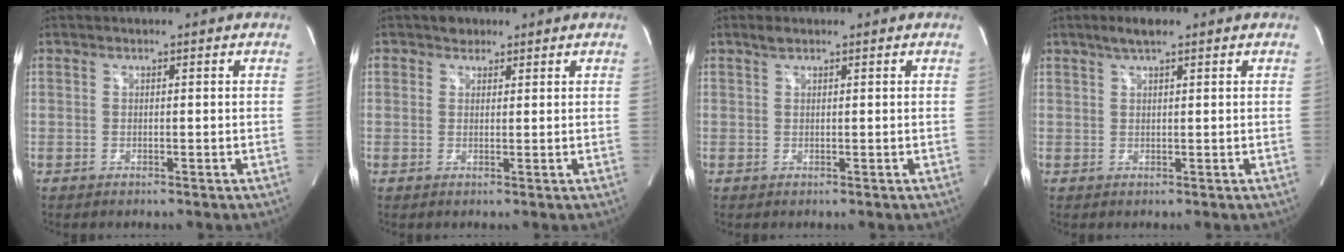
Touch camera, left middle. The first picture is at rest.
{"total": 1.9, "force": [1.2, 1.4, 0.3], "torque": [-0.005, 0.004, 0.016]}
{"total": 1.1, "force": [0.8, 0.4, 0.5], "torque": [-0.015, 0.006, 0.018]}
{"total": 3.0, "force": [2.1, 0.5, 2.1], "torque": [-0.046, 0.009, 0.039]}